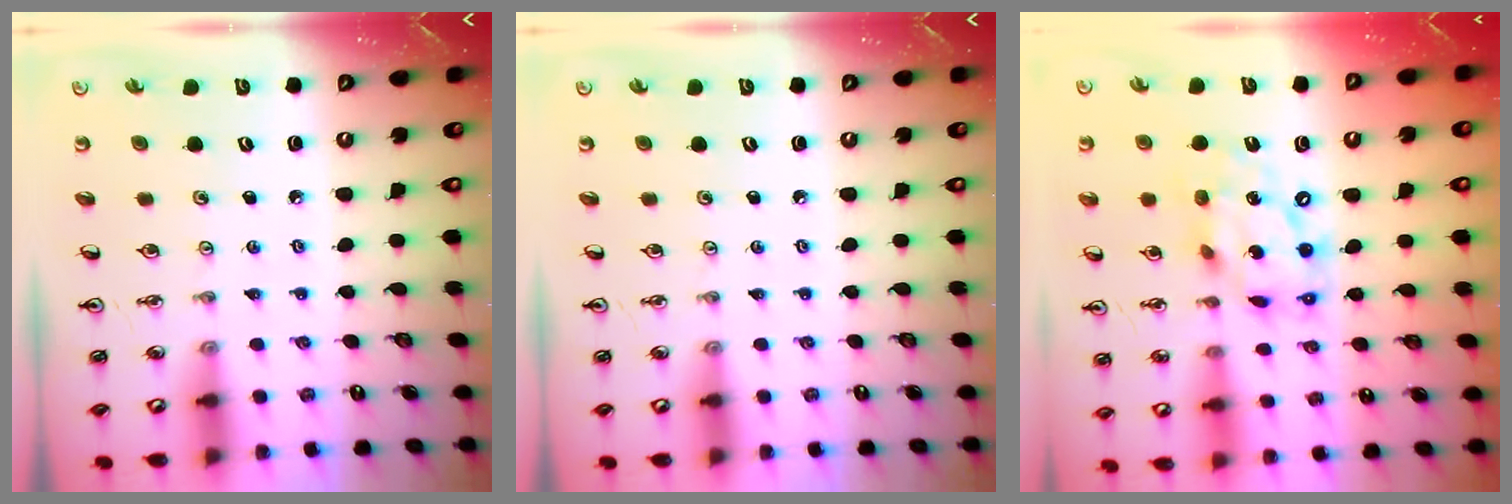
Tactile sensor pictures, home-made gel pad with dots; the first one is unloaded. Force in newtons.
{"total": 0.0}
{"total": 14.9, "press": 14.8, "slide": 1.4}